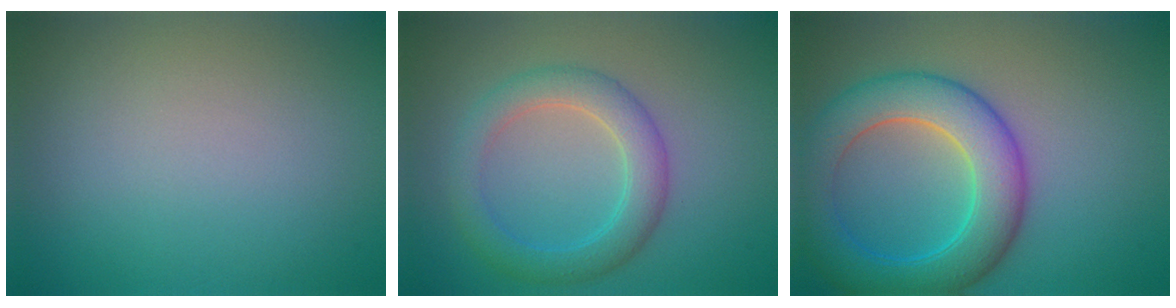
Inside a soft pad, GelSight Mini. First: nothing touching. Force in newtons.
{"total": 4.1, "press": 4.0, "slide": 0.3}
{"total": 7.8, "press": 7.8, "slide": 0.3}